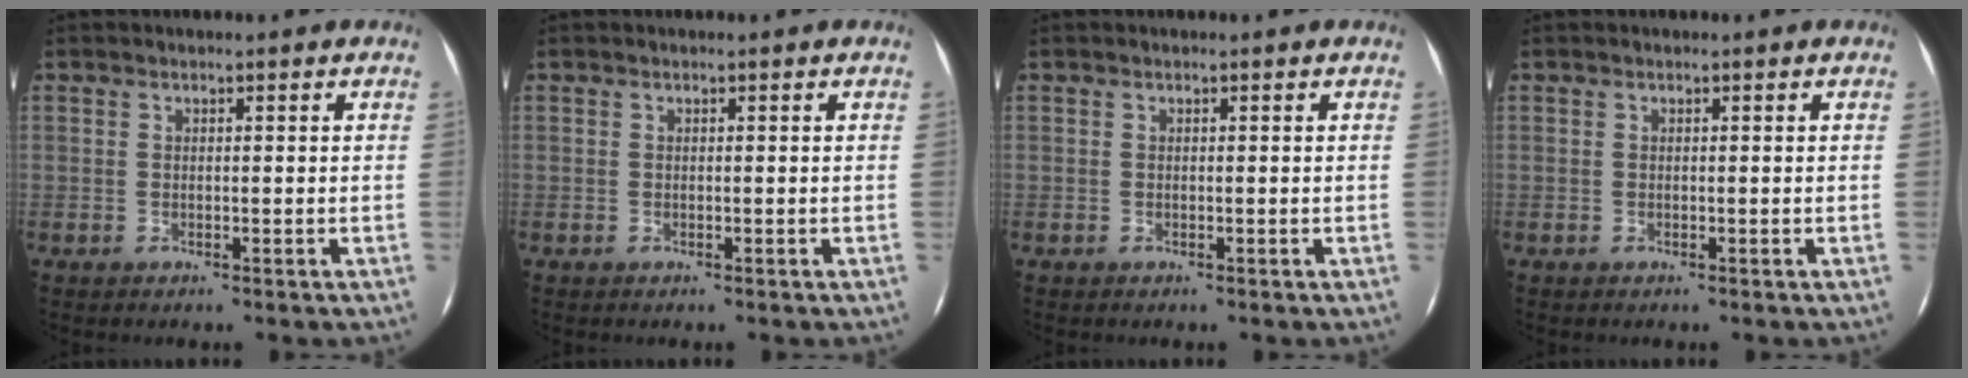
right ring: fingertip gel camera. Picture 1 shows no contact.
{"total": 0.0}
{"total": 0.0}
{"total": 0.0}